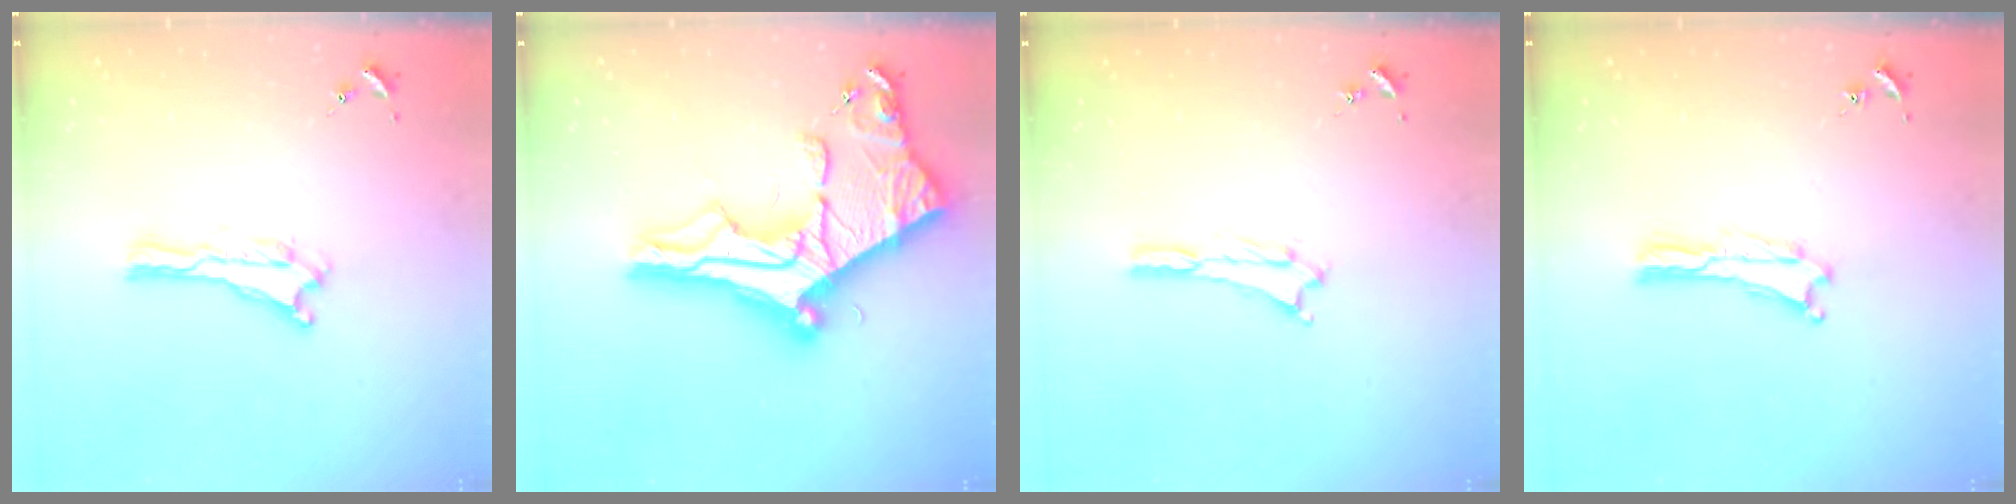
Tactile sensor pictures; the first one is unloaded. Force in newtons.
{"total": 14.3, "press": 14.2, "slide": 1.4}
{"total": 0.7, "press": 0.7, "slide": 0.3}
{"total": 0.0}